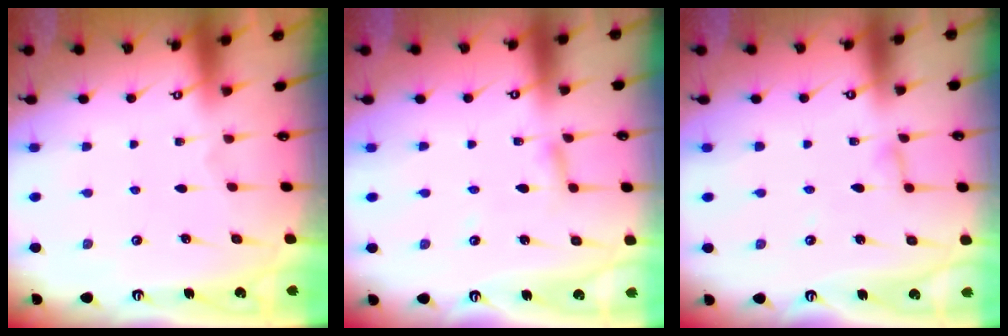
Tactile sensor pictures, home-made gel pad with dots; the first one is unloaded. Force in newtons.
{"total": 3.0, "press": 3.0, "slide": 0.2}
{"total": 2.9, "press": 2.9, "slide": 0.3}